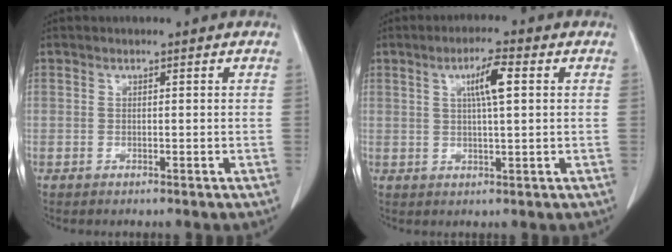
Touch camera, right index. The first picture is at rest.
{"total": 5.2, "force": [1.6, 0.4, 4.9], "torque": [-0.087, 0.004, 0.027]}